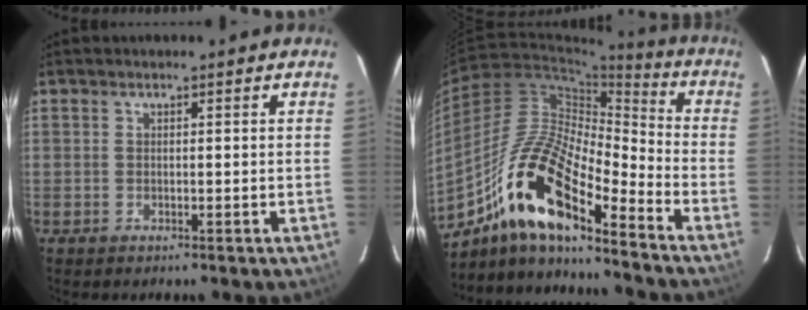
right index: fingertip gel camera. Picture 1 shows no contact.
{"total": 18.2, "force": [-11.7, 4.8, 13.0], "torque": [-0.234, 0.002, -0.234]}